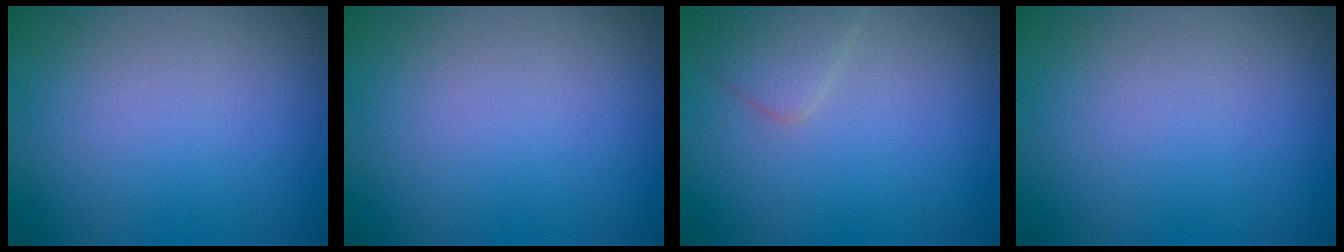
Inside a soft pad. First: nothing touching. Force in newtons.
{"total": 0.0}
{"total": 2.0, "press": 2.0, "slide": 0.0}
{"total": 0.0}